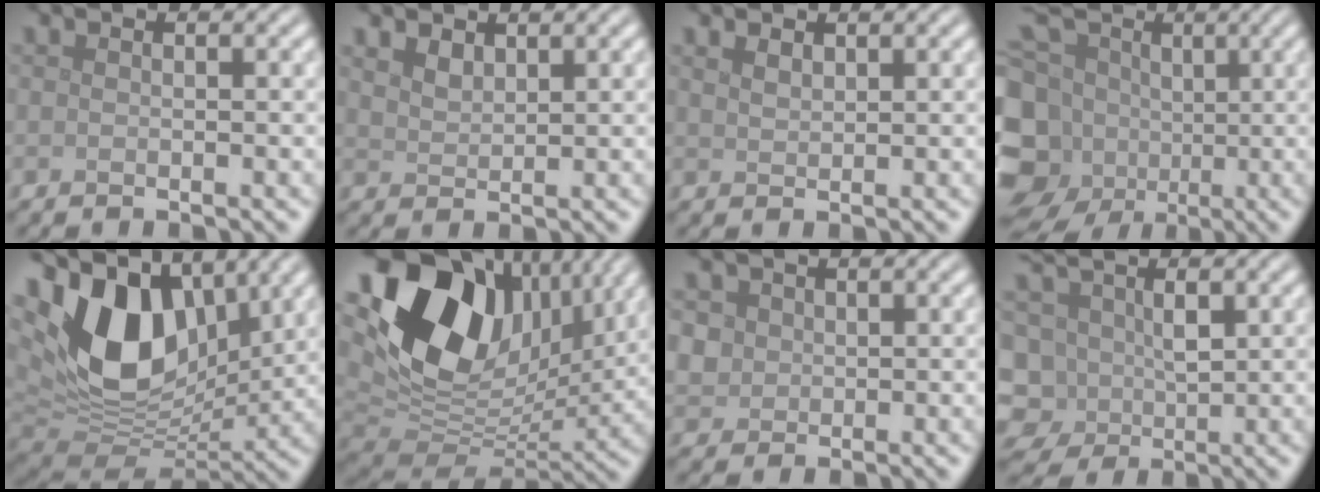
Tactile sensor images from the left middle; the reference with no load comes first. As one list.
[{"total": 1.6, "force": [1.3, 0.8, 0.6], "torque": [-0.017, -0.001, 0.030]}, {"total": 1.1, "force": [0.9, 0.5, 0.4], "torque": [-0.013, 0.000, 0.022]}, {"total": 13.0, "force": [-0.5, 11.0, 6.9], "torque": [-0.190, 0.005, -0.001]}, {"total": 12.9, "force": [4.2, 8.2, 9.0], "torque": [-0.171, -0.001, 0.076]}, {"total": 17.3, "force": [6.3, 11.6, 11.2], "torque": [-0.241, 0.012, 0.118]}, {"total": 2.5, "force": [1.0, 2.1, 0.8], "torque": [-0.029, 0.003, 0.031]}, {"total": 6.6, "force": [0.1, 5.3, 3.9], "torque": [-0.105, -0.002, 0.011]}]